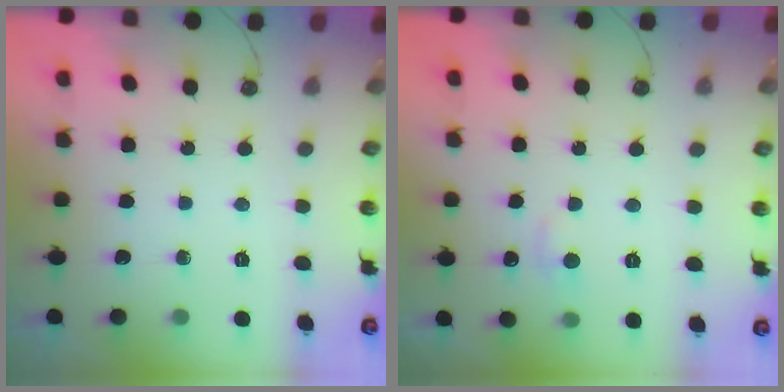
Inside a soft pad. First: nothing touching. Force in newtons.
{"total": 1.8, "press": 1.7, "slide": 0.6}